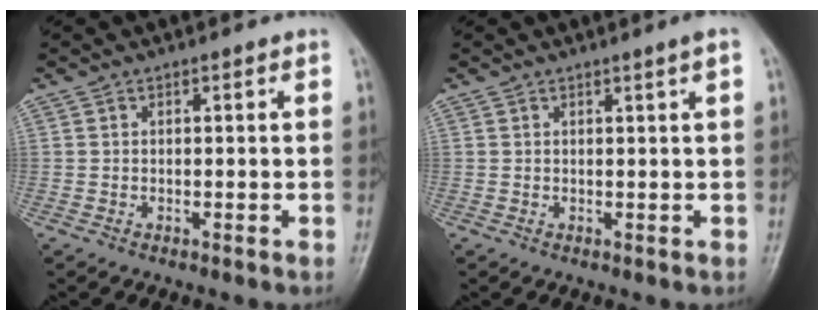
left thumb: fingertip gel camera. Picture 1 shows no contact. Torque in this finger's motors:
{"motor_torque": [-0.02, -0.04, -0.17, -0.21, 0.04]}